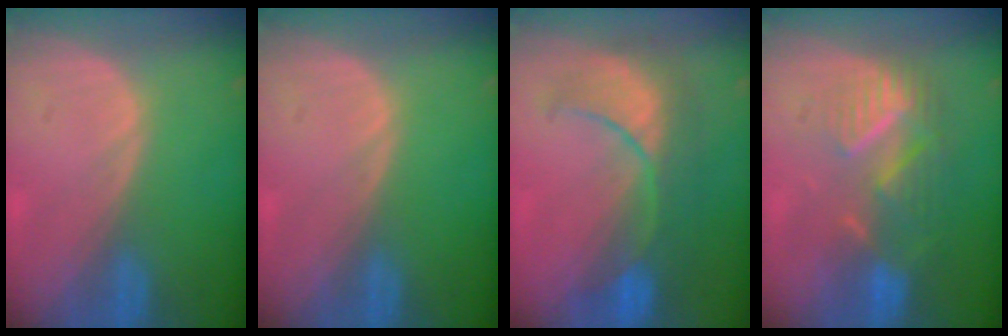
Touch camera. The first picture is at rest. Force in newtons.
{"total": 0.0}
{"total": 9.2, "press": 8.7, "slide": 2.8}
{"total": 8.9, "press": 7.8, "slide": 4.4}